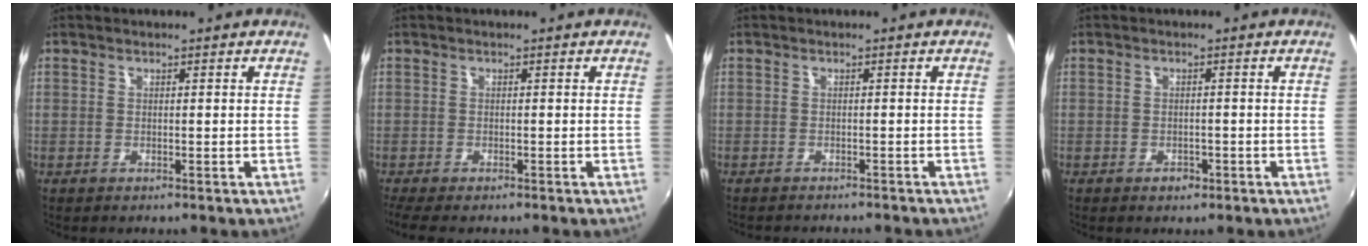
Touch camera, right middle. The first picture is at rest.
{"total": 4.3, "force": [-3.4, 0.9, 2.4], "torque": [-0.055, -0.025, -0.061]}
{"total": 4.3, "force": [-4.0, 0.8, 1.5], "torque": [-0.036, -0.014, -0.057]}
{"total": 1.9, "force": [-1.2, 1.2, 0.8], "torque": [-0.014, 0.000, -0.016]}